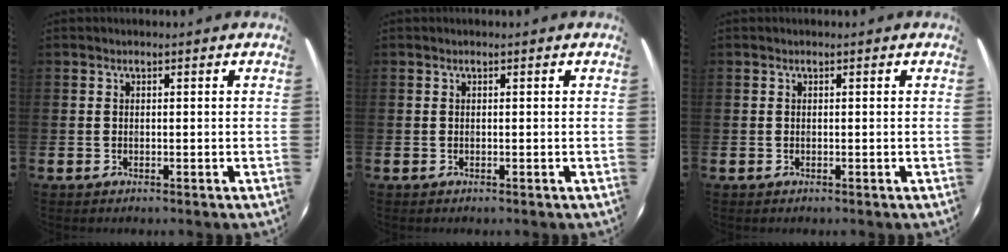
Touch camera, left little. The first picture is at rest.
{"total": 0.0}
{"total": 0.0}